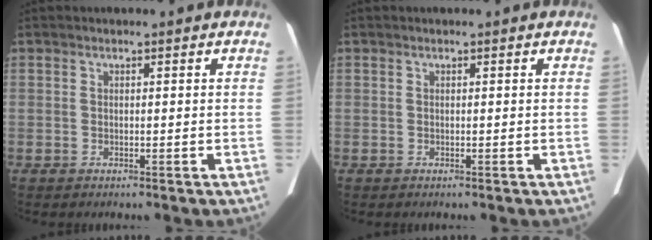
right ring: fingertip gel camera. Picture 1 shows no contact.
{"total": 0.0}